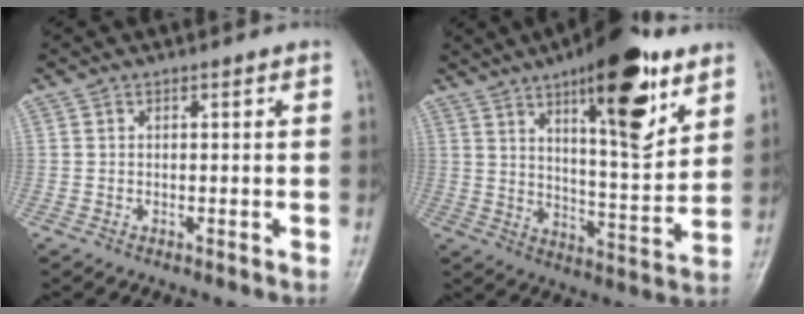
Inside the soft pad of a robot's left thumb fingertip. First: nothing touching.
{"total": 19.0, "force": [10.4, 5.9, 14.7], "torque": [-0.185, -0.052, 0.161]}